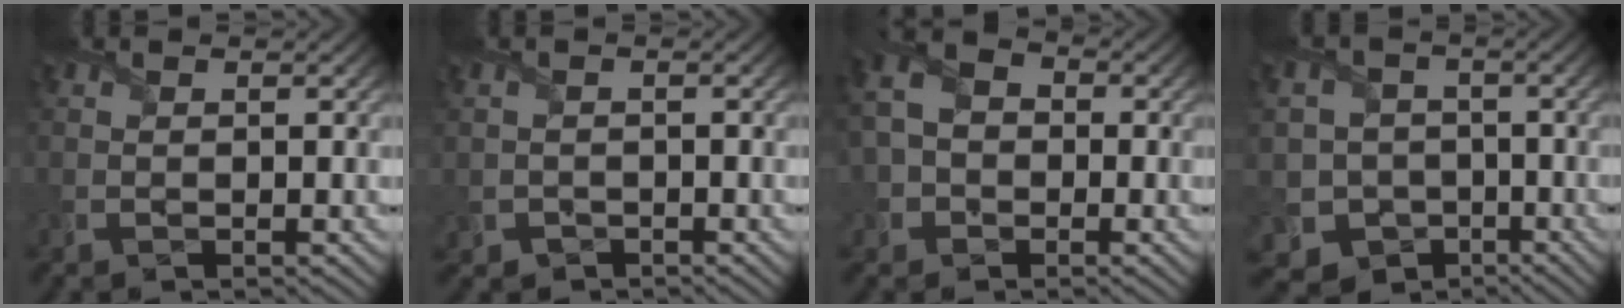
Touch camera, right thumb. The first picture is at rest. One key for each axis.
{"total": 1.6, "fx": -0.9, "fy": 1.3, "fz": 0.0, "tx": -0.004, "ty": -0.007, "tz": -0.018}
{"total": 6.4, "fx": -1.3, "fy": 5.4, "fz": 3.1, "tx": -0.078, "ty": 0.003, "tz": -0.041}
{"total": 9.5, "fx": -3.4, "fy": 8.6, "fz": 2.1, "tx": -0.078, "ty": -0.015, "tz": -0.085}